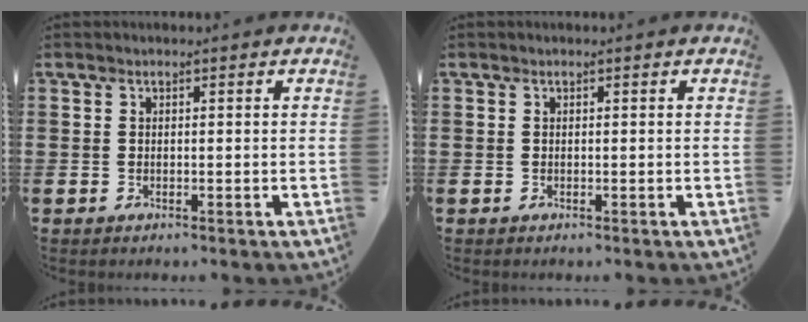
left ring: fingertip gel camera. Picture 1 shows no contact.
{"total": 0.0}